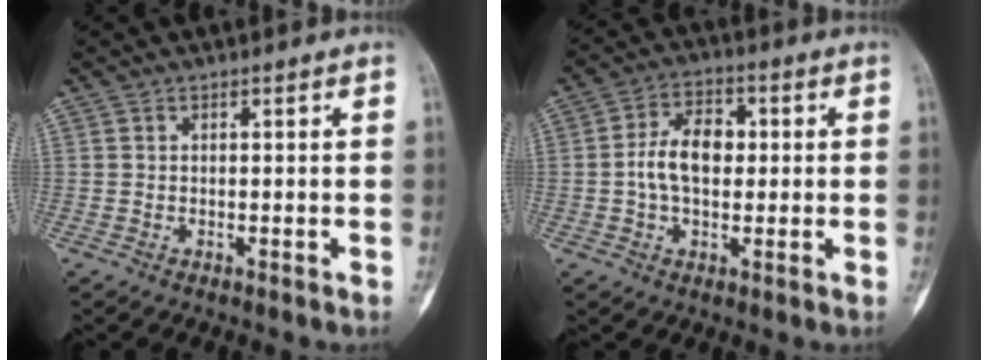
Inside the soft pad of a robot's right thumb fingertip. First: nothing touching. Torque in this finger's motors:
{"motor_torque": [0.68, 0.62, 0.34, -0.08, 0.04]}